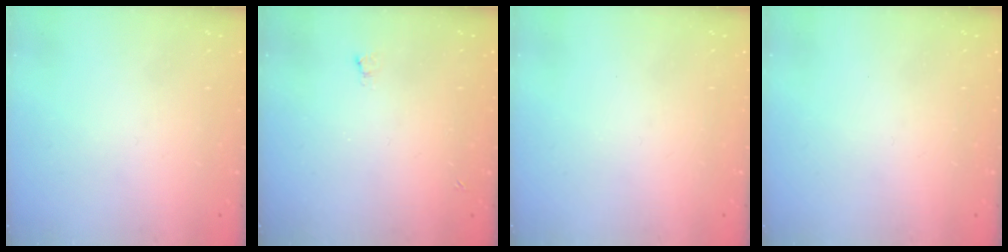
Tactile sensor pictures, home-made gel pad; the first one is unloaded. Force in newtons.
{"total": 2.6, "press": 2.6, "slide": 0.5}
{"total": 0.0}
{"total": 0.0}